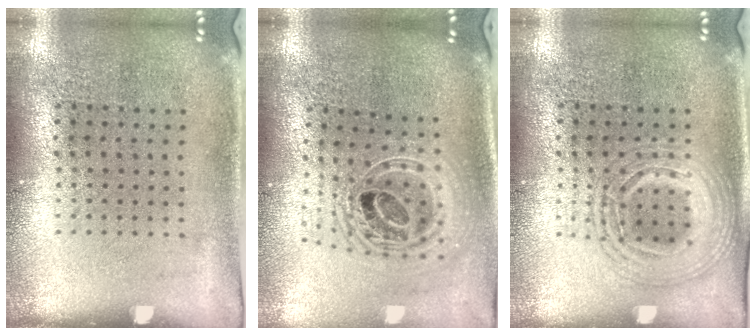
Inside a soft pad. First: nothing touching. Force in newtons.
{"total": 2.3, "press": 1.8, "slide": 1.4}
{"total": 2.4, "press": 2.4, "slide": 0.2}